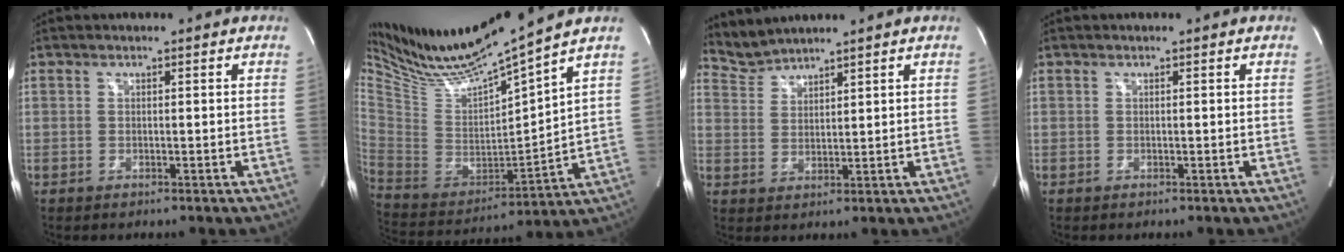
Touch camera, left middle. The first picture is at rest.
{"total": 17.1, "force": [15.1, -1.0, 8.0], "torque": [-0.164, -0.032, 0.287]}
{"total": 3.8, "force": [3.8, -0.3, -0.6], "torque": [0.004, 0.003, 0.084]}
{"total": 0.0}